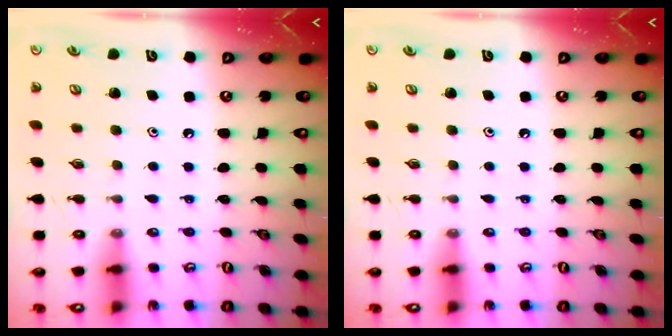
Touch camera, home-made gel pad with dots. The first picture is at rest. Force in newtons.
{"total": 0.0}